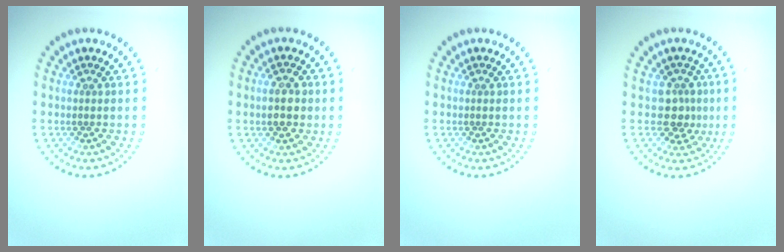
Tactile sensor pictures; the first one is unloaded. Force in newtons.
{"total": 3.0, "press": 3.0, "slide": 0.3}
{"total": 0.0}
{"total": 2.4, "press": 2.0, "slide": 1.4}